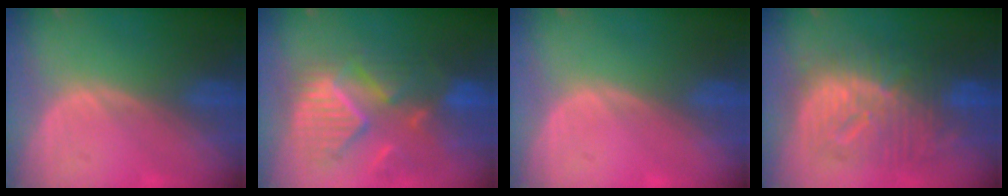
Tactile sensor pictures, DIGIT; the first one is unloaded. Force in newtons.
{"total": 11.4, "press": 10.1, "slide": 5.2}
{"total": 0.0}
{"total": 12.5, "press": 12.4, "slide": 1.1}